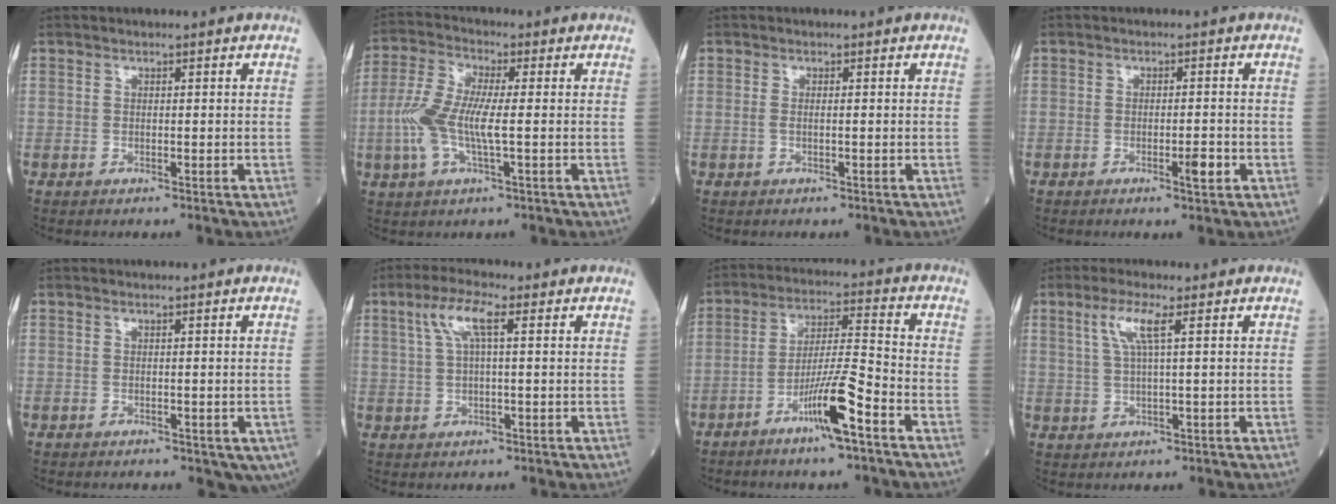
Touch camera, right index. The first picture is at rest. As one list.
[{"total": 8.4, "force": [-0.8, 2.0, 8.1], "torque": [-0.189, 0.007, -0.018]}, {"total": 0.6, "force": [0.0, 0.2, 0.6], "torque": [-0.016, 0.000, 0.001]}, {"total": 2.4, "force": [-0.9, 0.5, 2.2], "torque": [-0.032, -0.001, -0.011]}, {"total": 3.6, "force": [-1.6, 1.7, 2.7], "torque": [-0.016, -0.004, -0.017]}, {"total": 5.3, "force": [2.0, 0.8, 4.8], "torque": [-0.105, 0.020, 0.044]}, {"total": 9.2, "force": [-5.2, -0.1, 7.7], "torque": [-0.146, -0.001, -0.092]}, {"total": 4.5, "force": [1.9, 0.0, 4.1], "torque": [-0.090, 0.006, 0.041]}]